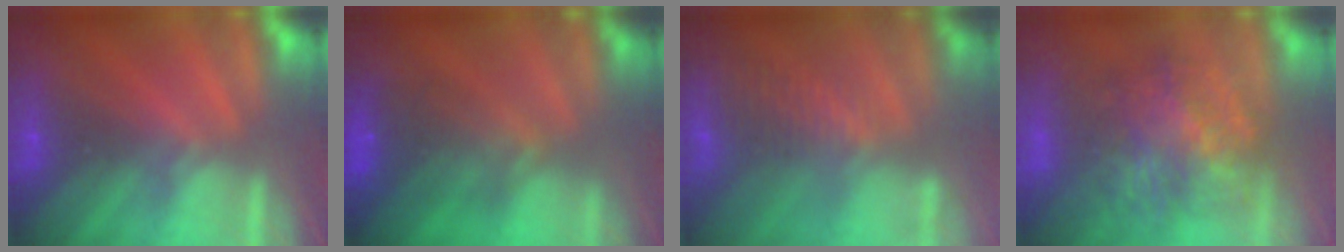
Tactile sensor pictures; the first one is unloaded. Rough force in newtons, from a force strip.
{"total": 9.3}
{"total": 3.0}
{"total": 7.5}